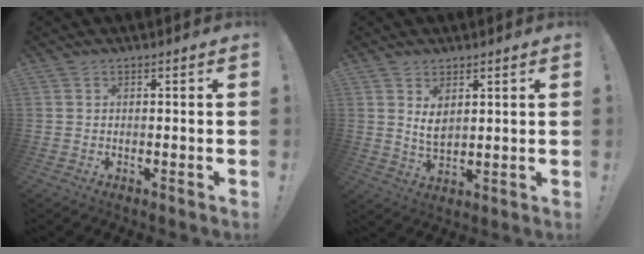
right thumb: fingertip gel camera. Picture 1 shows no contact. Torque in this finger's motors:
{"motor_torque": [-0.28, 0.31, 0.26, 0.09, 0.07]}